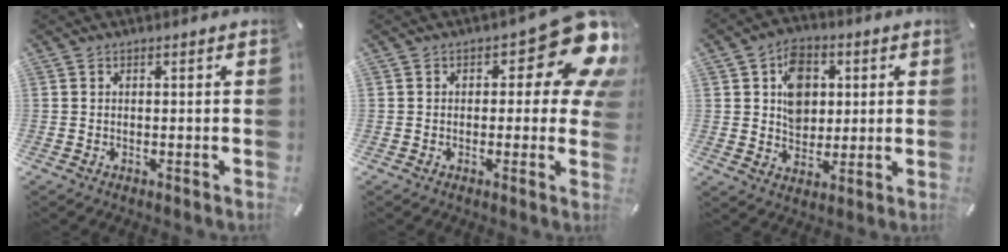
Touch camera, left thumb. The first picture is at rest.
{"total": 14.3, "force": [6.4, 6.3, 11.1], "torque": [-0.125, -0.052, 0.109]}
{"total": 9.4, "force": [2.1, 7.9, 4.7], "torque": [-0.068, 0.007, 0.038]}